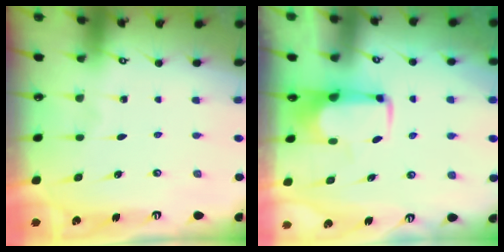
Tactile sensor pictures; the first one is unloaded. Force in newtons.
{"total": 2.0, "press": 1.9, "slide": 0.4}